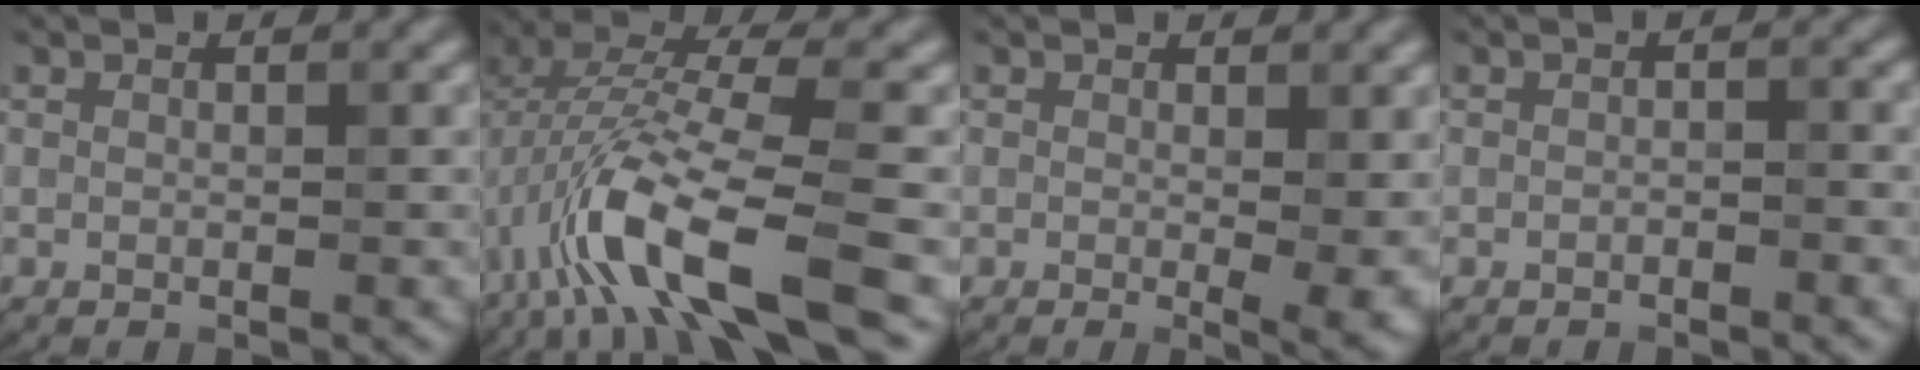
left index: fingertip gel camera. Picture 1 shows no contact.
{"total": 9.8, "force": [-4.1, 3.1, 8.4], "torque": [-0.170, 0.010, -0.083]}
{"total": 2.8, "force": [0.0, 0.8, 2.7], "torque": [-0.035, -0.009, 0.000]}
{"total": 0.8, "force": [-0.5, 0.3, 0.6], "torque": [-0.008, 0.001, -0.008]}